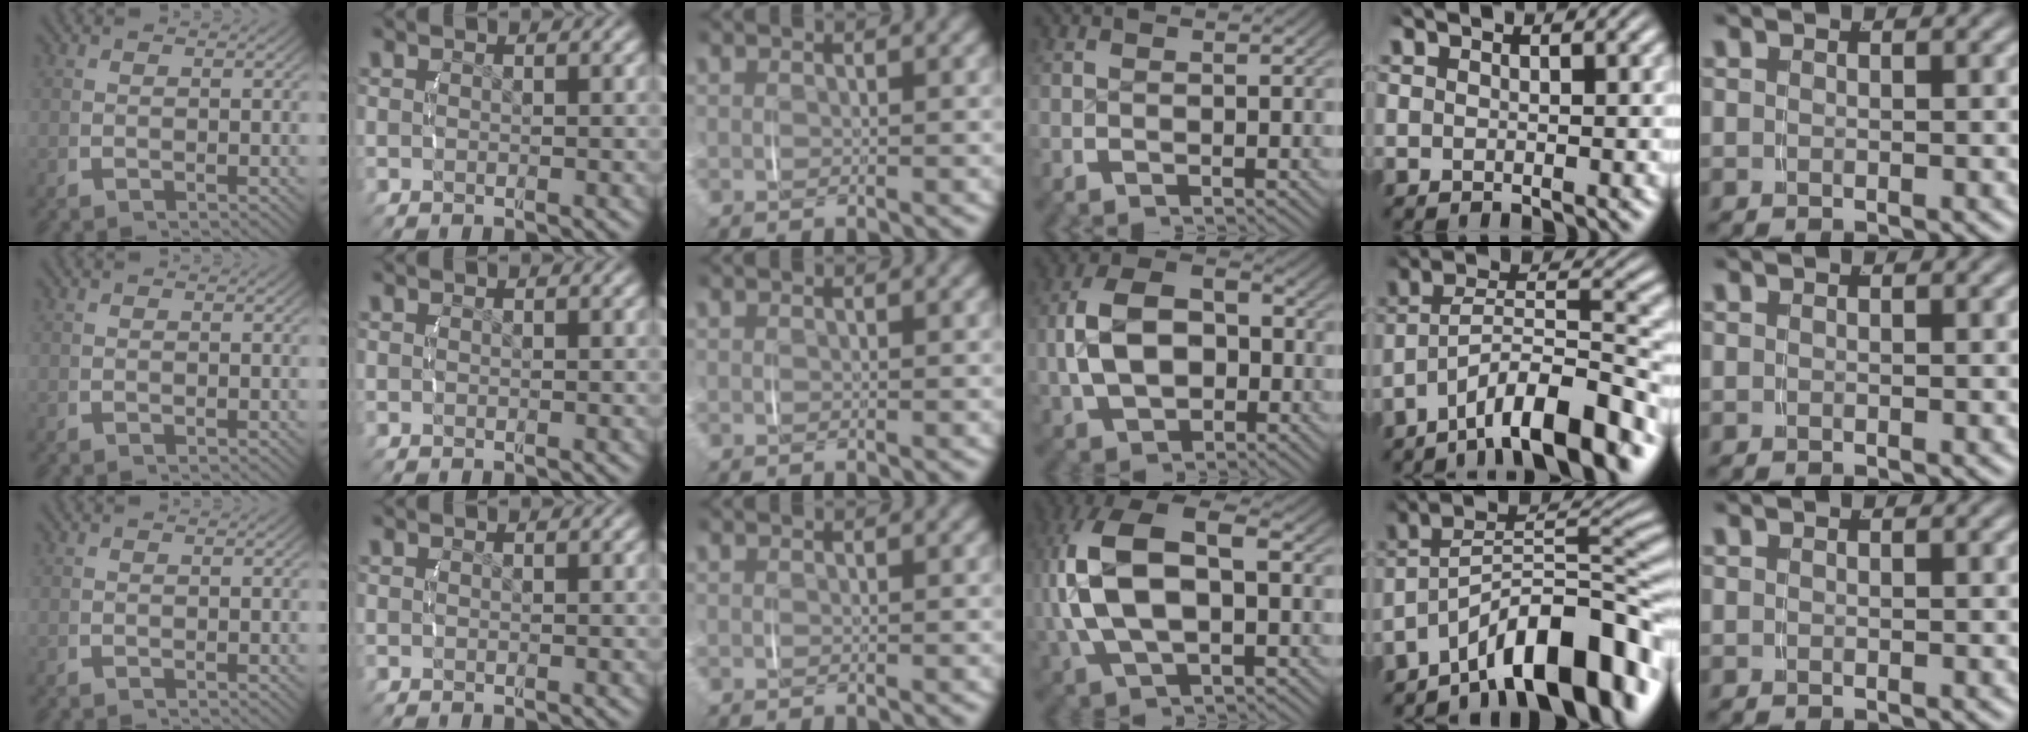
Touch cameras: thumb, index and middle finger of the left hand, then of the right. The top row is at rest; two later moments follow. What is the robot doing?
{"motion": "lift_and_place", "object": "pen bag"}